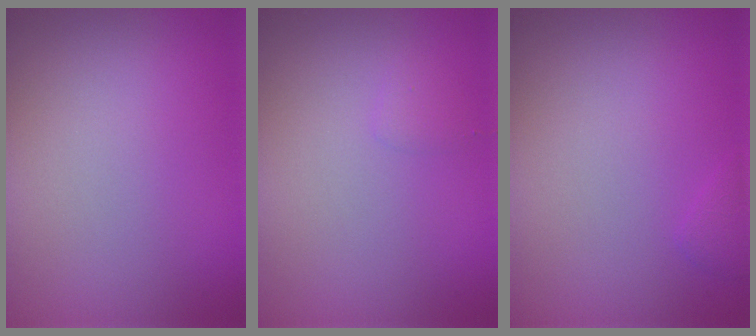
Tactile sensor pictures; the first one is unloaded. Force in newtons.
{"total": 0.7, "press": 0.7, "slide": 0.0}
{"total": 0.7, "press": 0.7, "slide": 0.1}